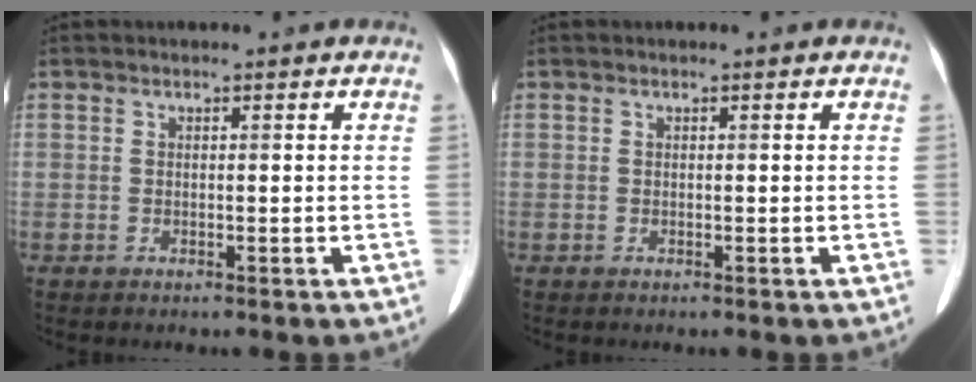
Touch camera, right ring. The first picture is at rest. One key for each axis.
{"total": 0.0}